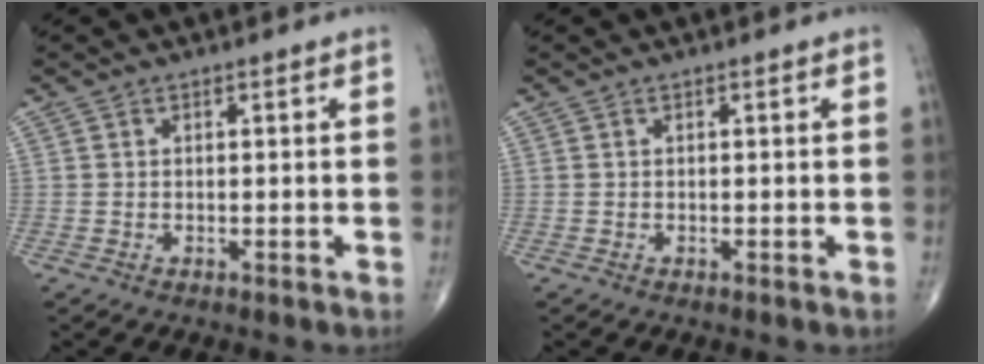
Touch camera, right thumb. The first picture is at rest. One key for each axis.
{"total": 0.0}